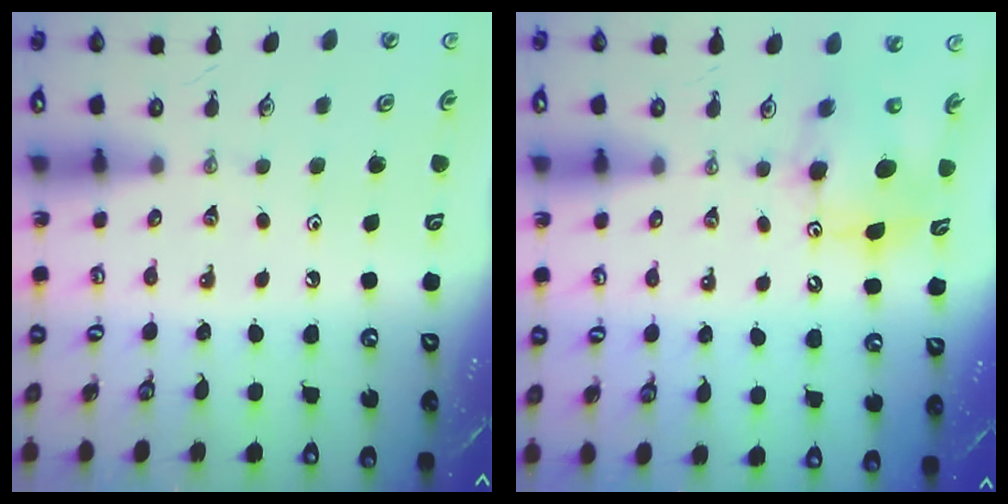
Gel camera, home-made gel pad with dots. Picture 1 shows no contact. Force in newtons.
{"total": 8.1, "press": 7.8, "slide": 2.2}